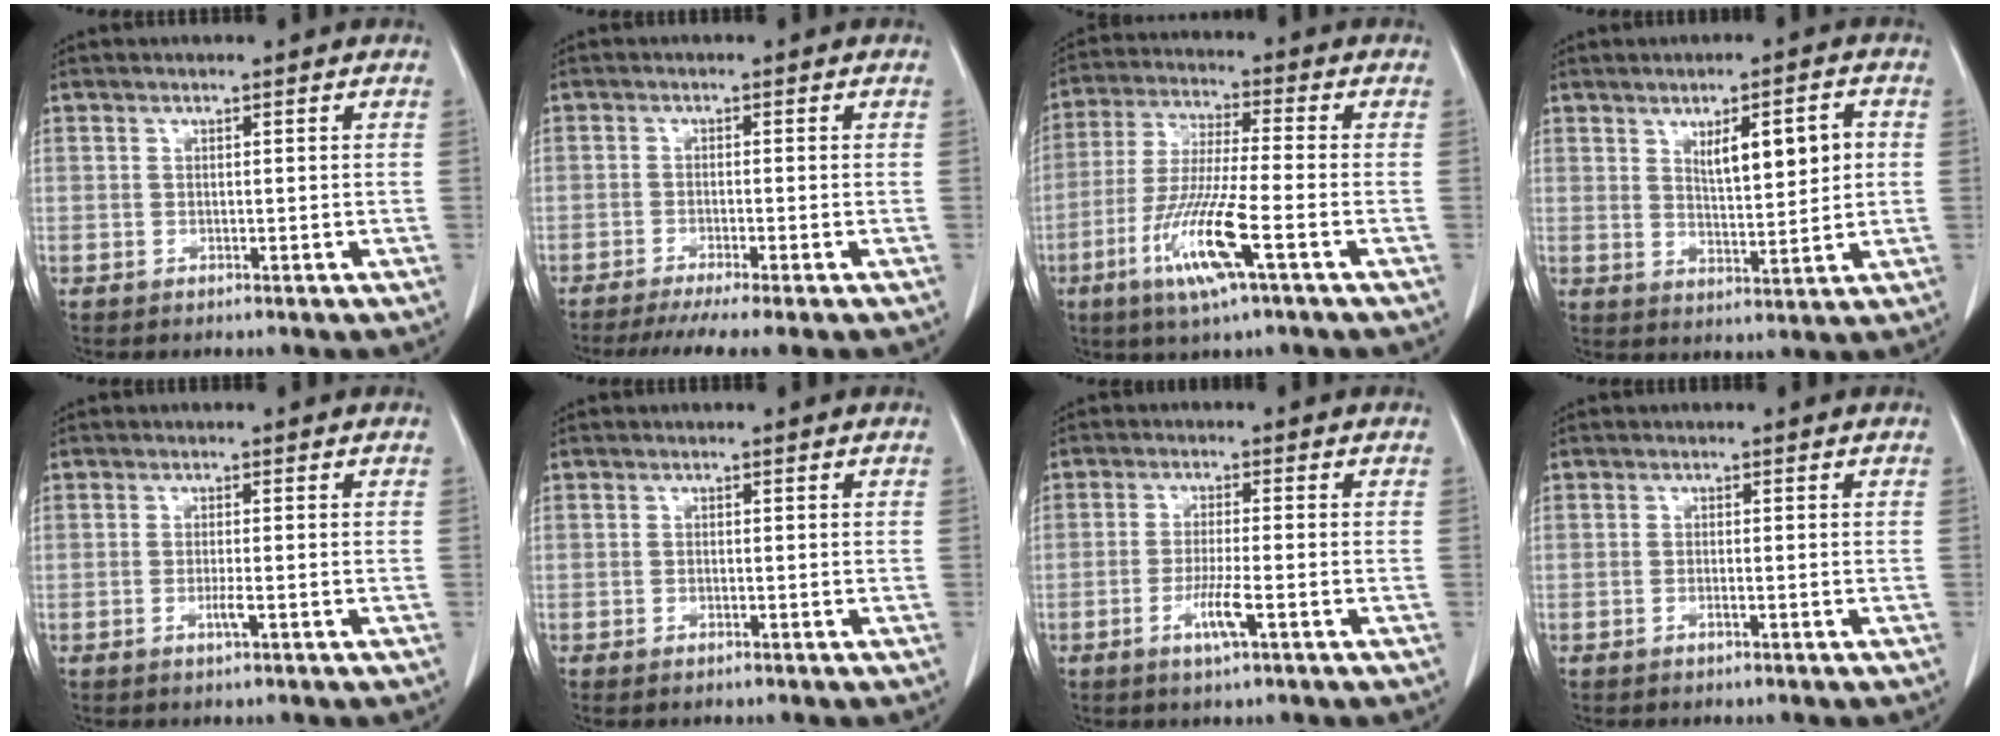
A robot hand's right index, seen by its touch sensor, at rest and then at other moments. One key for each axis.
{"total": 7.4, "fx": -6.0, "fy": -0.5, "fz": 4.3, "tx": -0.053, "ty": -0.016, "tz": -0.092}
{"total": 12.2, "fx": -5.1, "fy": 0.3, "fz": 11.1, "tx": -0.228, "ty": -0.022, "tz": -0.099}
{"total": 7.7, "fx": 2.1, "fy": 2.0, "fz": 7.2, "tx": -0.112, "ty": 0.004, "tz": 0.038}
{"total": 1.6, "fx": -0.6, "fy": -0.1, "fz": 1.5, "tx": -0.031, "ty": -0.004, "tz": -0.011}
{"total": 0.7, "fx": -0.5, "fy": 0.2, "fz": 0.4, "tx": -0.010, "ty": -0.001, "tz": -0.007}
{"total": 4.6, "fx": -1.9, "fy": -0.1, "fz": 4.2, "tx": -0.081, "ty": -0.009, "tz": -0.037}
{"total": 0.7, "fx": -0.4, "fy": 0.0, "fz": 0.6, "tx": -0.014, "ty": 0.000, "tz": -0.006}